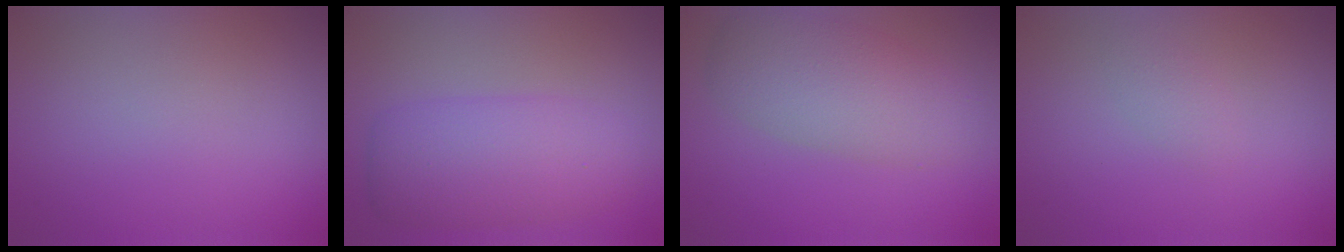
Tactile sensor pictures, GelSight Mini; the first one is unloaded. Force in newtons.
{"total": 5.8, "press": 5.8, "slide": 0.1}
{"total": 5.5, "press": 5.5, "slide": 0.1}
{"total": 1.2, "press": 1.2, "slide": 0.1}